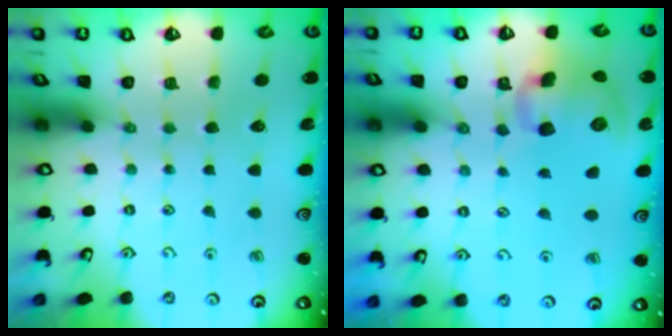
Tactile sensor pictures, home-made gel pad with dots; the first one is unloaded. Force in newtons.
{"total": 12.3, "press": 12.2, "slide": 1.5}